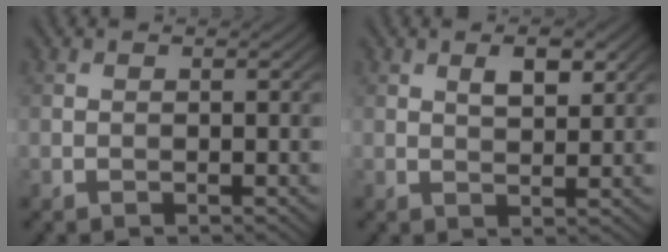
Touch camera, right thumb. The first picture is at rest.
{"total": 3.1, "force": [1.5, 1.4, 2.4], "torque": [-0.042, -0.001, 0.027]}